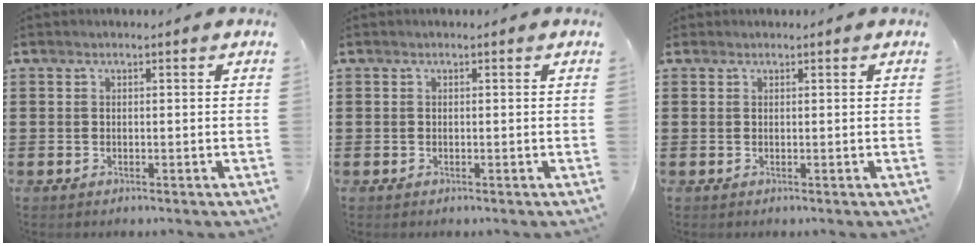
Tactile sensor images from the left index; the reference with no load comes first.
{"total": 0.0}
{"total": 0.5, "force": [0.5, 0.3, 0.0], "torque": [-0.003, 0.001, 0.009]}